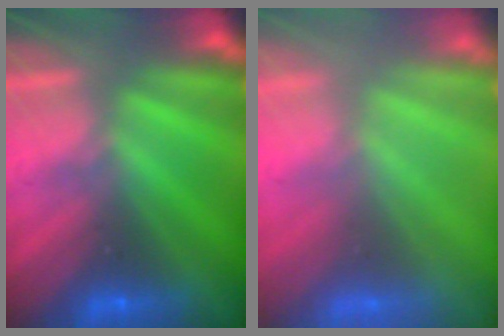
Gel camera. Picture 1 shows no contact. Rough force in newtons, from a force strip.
{"total": 9.0}